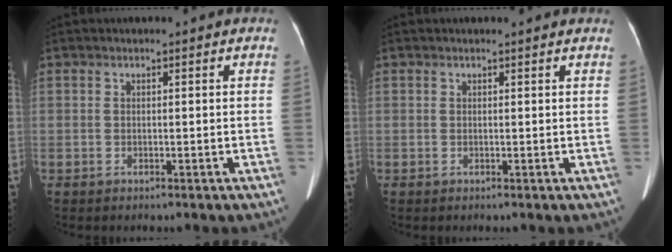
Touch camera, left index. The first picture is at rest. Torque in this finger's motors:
{"motor_torque": [-0.04, 0.03, -0.18, -0.01]}